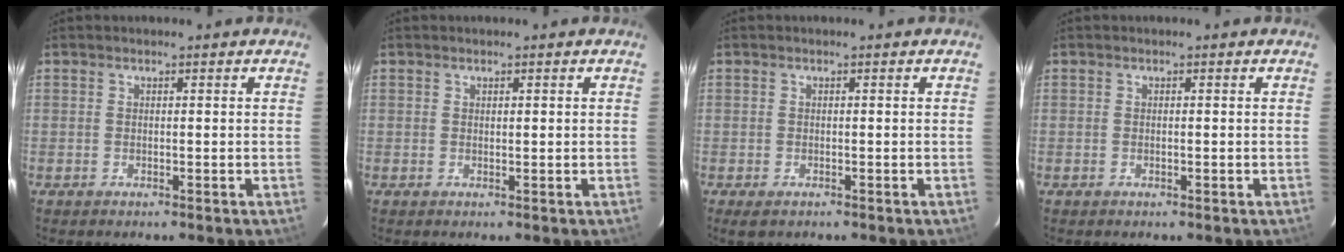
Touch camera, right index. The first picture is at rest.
{"total": 0.5, "force": [0.2, 0.1, 0.4], "torque": [-0.009, 0.001, 0.006]}
{"total": 1.7, "force": [-1.0, 0.9, 1.1], "torque": [-0.020, -0.003, -0.007]}
{"total": 0.0}